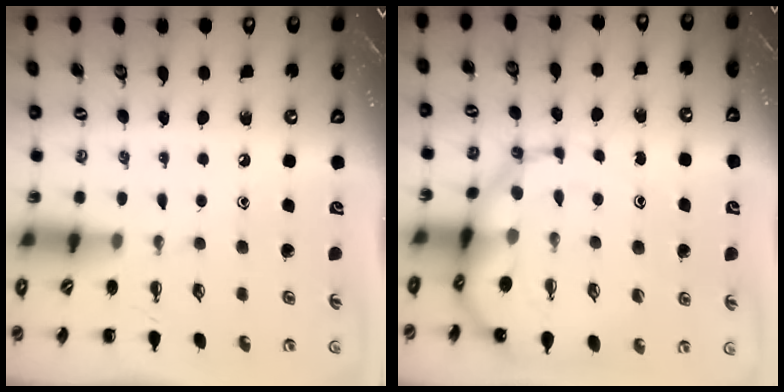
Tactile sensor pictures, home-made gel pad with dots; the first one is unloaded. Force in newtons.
{"total": 12.2, "press": 11.7, "slide": 3.4}